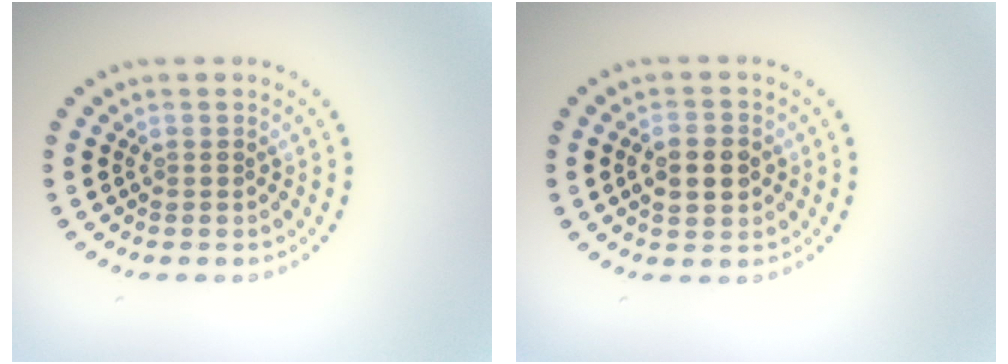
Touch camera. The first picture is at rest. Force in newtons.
{"total": 4.0, "press": 4.0, "slide": 0.1}